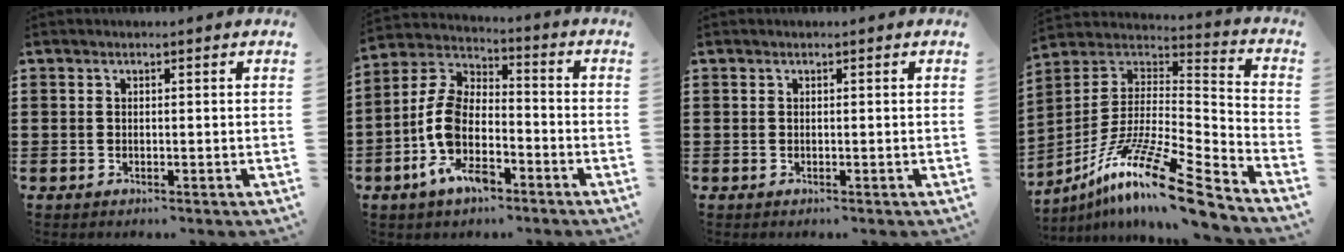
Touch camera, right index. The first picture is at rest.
{"total": 10.7, "force": [-4.3, 5.8, 8.0], "torque": [-0.198, -0.010, -0.089]}
{"total": 0.0}
{"total": 15.5, "force": [-10.8, 1.7, 10.9], "torque": [-0.198, 0.024, -0.200]}